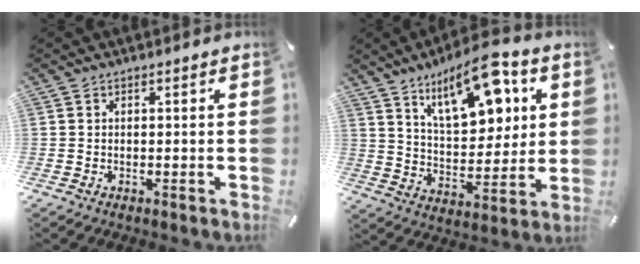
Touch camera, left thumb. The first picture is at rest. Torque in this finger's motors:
{"motor_torque": [2.00, 2.00, 0.76, -0.66, 0.52]}